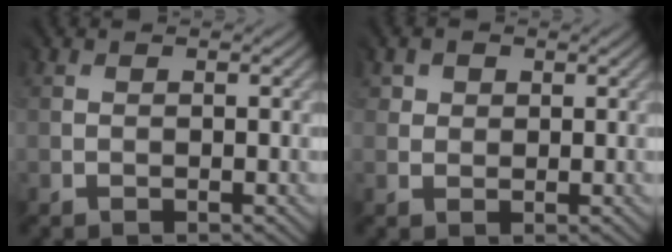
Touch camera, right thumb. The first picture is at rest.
{"total": 2.8, "force": [1.8, 2.0, 0.0], "torque": [0.001, -0.001, 0.027]}